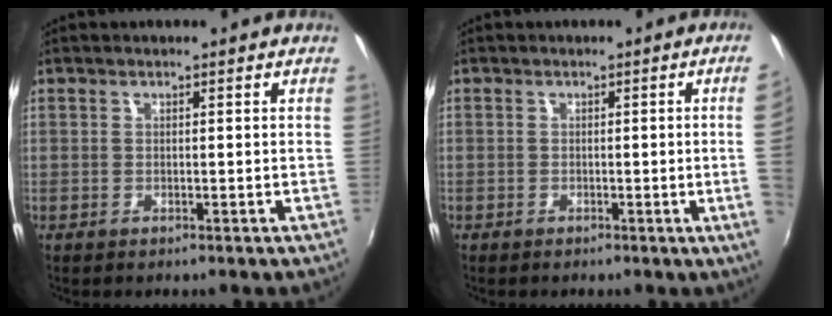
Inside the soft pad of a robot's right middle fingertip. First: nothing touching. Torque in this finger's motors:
{"motor_torque": [1.07, -1.07, -0.74, -0.21]}